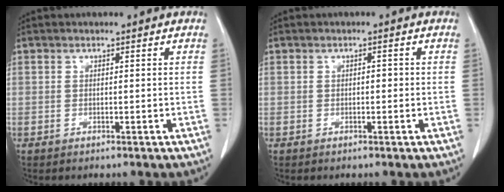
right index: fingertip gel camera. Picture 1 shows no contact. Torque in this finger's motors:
{"motor_torque": [0.06, 0.01, 0.15, 0.02]}